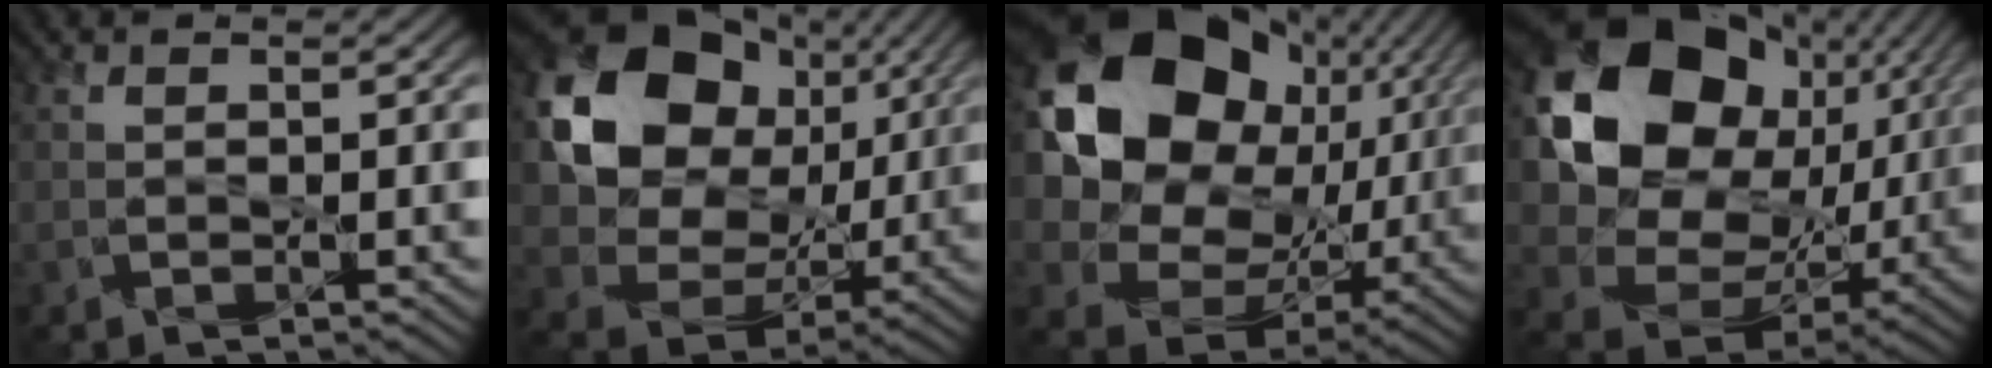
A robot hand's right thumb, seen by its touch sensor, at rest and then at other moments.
{"total": 15.7, "force": [5.0, 12.5, 8.0], "torque": [-0.178, 0.016, 0.094]}
{"total": 21.8, "force": [6.0, 17.2, 11.9], "torque": [-0.296, 0.009, 0.131]}
{"total": 19.8, "force": [5.2, 15.6, 10.9], "torque": [-0.258, -0.001, 0.113]}